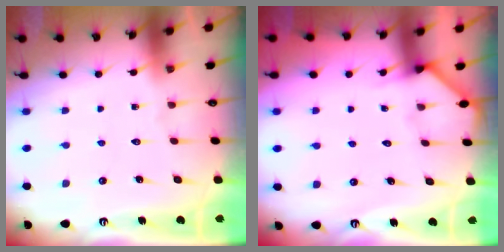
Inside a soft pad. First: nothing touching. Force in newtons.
{"total": 2.5, "press": 2.5, "slide": 0.1}